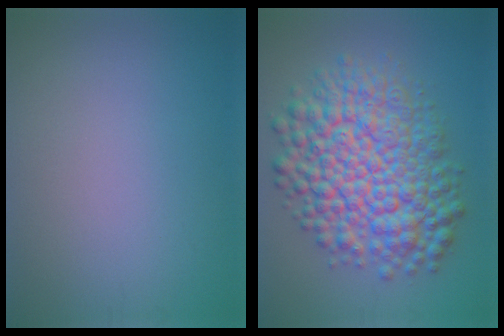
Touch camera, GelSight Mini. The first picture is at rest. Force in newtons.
{"total": 11.2, "press": 11.2, "slide": 0.3}